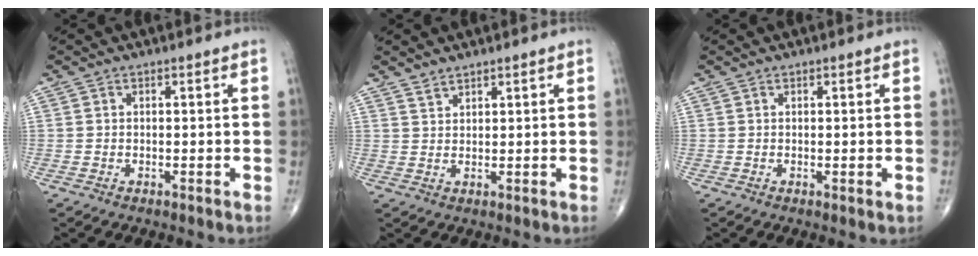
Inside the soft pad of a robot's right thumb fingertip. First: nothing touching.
{"total": 1.9, "force": [1.7, 0.6, 0.3], "torque": [0.002, -0.012, 0.033]}
{"total": 0.7, "force": [0.1, 0.2, 0.6], "torque": [-0.016, -0.004, 0.003]}